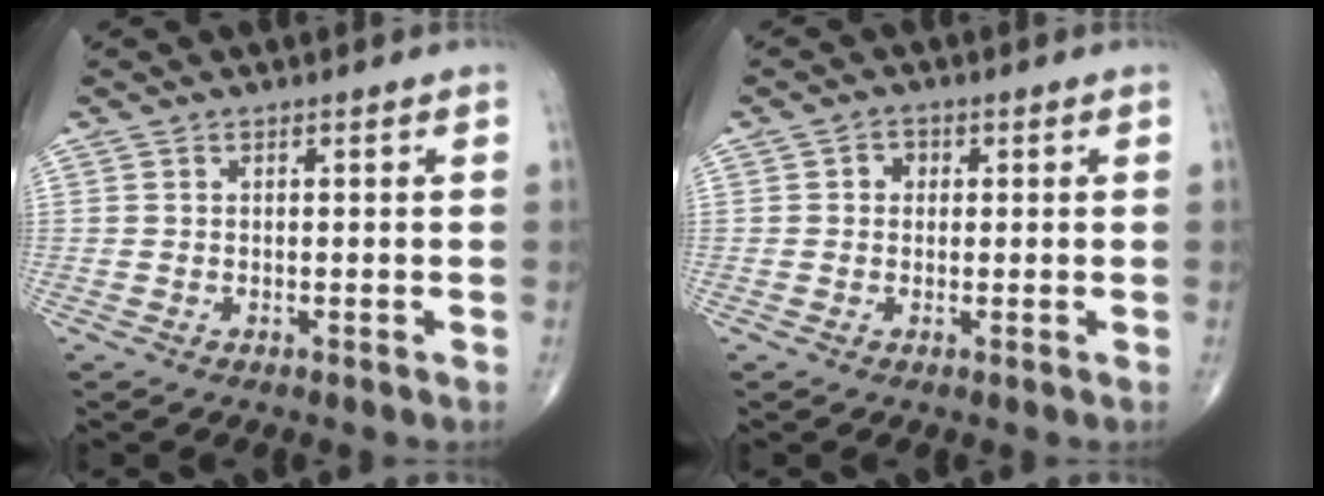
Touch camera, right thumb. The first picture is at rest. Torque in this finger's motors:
{"motor_torque": [-0.35, 0.62, 0.16, 0.09, 0.01]}